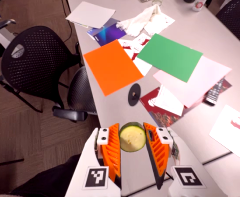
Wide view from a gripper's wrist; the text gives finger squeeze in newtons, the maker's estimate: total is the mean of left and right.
{"total": 10.1, "left": 10.2, "right": 10.0}